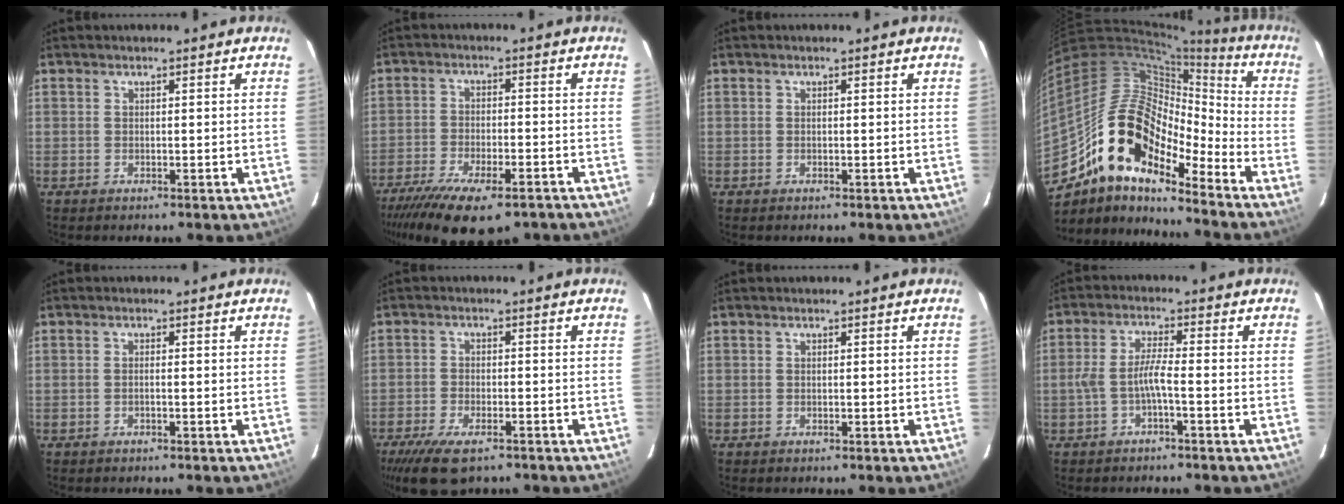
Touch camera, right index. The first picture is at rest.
{"total": 16.9, "force": [-12.6, 5.6, 9.8], "torque": [-0.197, -0.046, -0.195]}
{"total": 0.0}
{"total": 18.9, "force": [-13.3, 7.5, 11.2], "torque": [-0.188, 0.003, -0.260]}
{"total": 0.7, "force": [-0.3, -0.1, 0.6], "torque": [-0.010, 0.004, -0.007]}
{"total": 9.7, "force": [-6.9, 3.8, 5.7], "torque": [-0.136, -0.022, -0.120]}
{"total": 0.0}
{"total": 3.9, "force": [-1.8, 0.0, 3.4], "torque": [-0.082, 0.008, -0.033]}